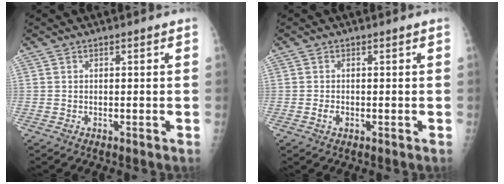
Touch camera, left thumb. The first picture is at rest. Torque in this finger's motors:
{"motor_torque": [-0.33, -0.07, 0.17, 0.07, 0.04]}